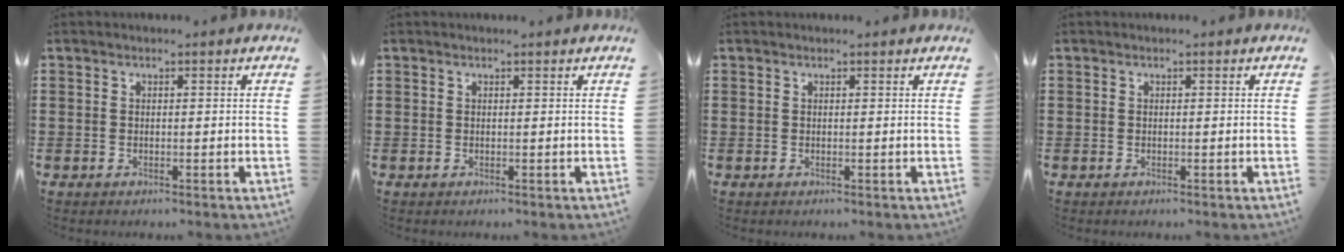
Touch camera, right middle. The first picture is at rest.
{"total": 0.0}
{"total": 0.0}
{"total": 0.0}